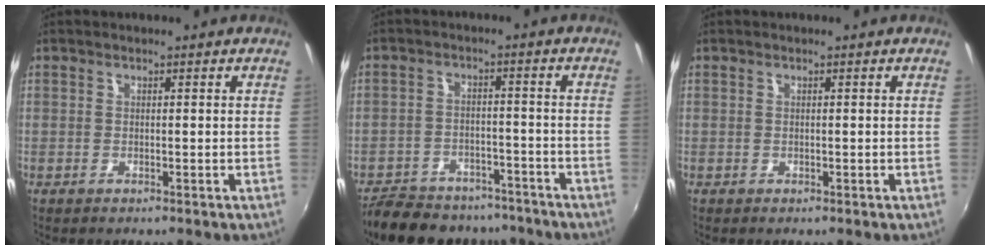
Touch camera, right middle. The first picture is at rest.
{"total": 15.7, "force": [-13.1, 6.6, 5.6], "torque": [-0.135, 0.007, -0.181]}
{"total": 0.0}